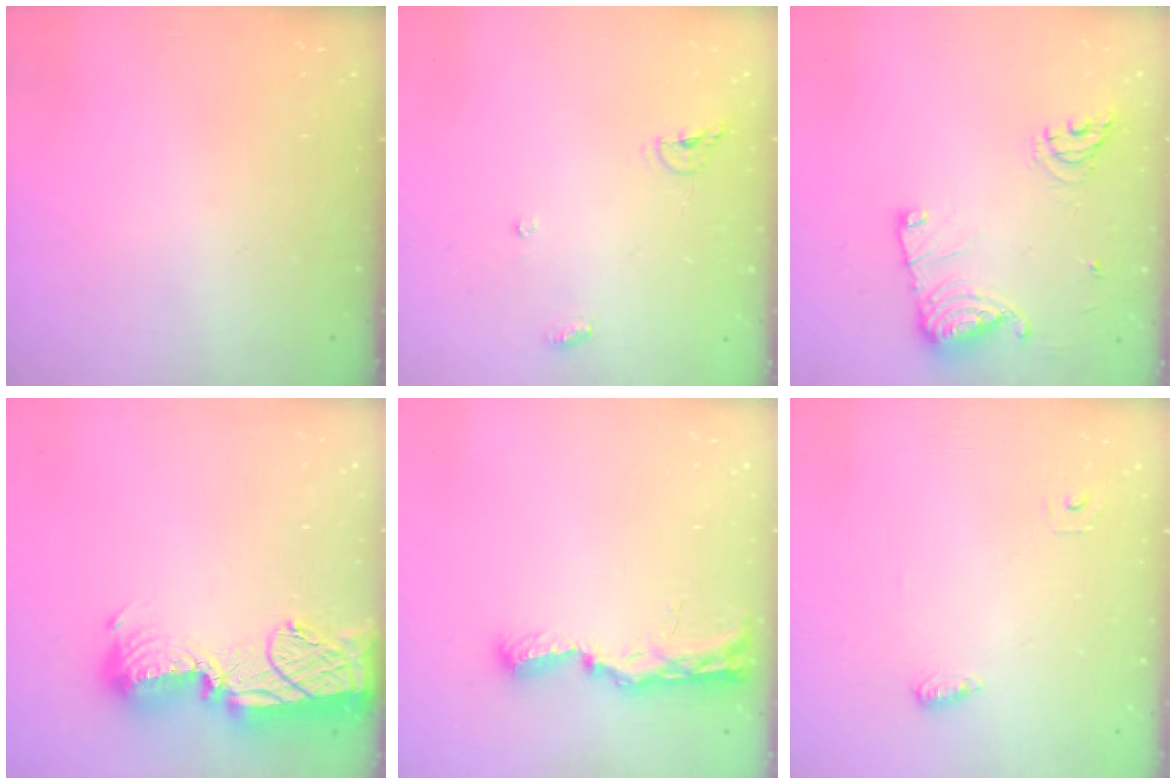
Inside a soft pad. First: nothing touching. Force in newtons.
{"total": 6.8, "press": 6.7, "slide": 0.6}
{"total": 13.5, "press": 13.4, "slide": 1.2}
{"total": 17.8, "press": 17.8, "slide": 1.2}
{"total": 8.8, "press": 8.7, "slide": 0.9}
{"total": 5.4, "press": 5.3, "slide": 1.2}